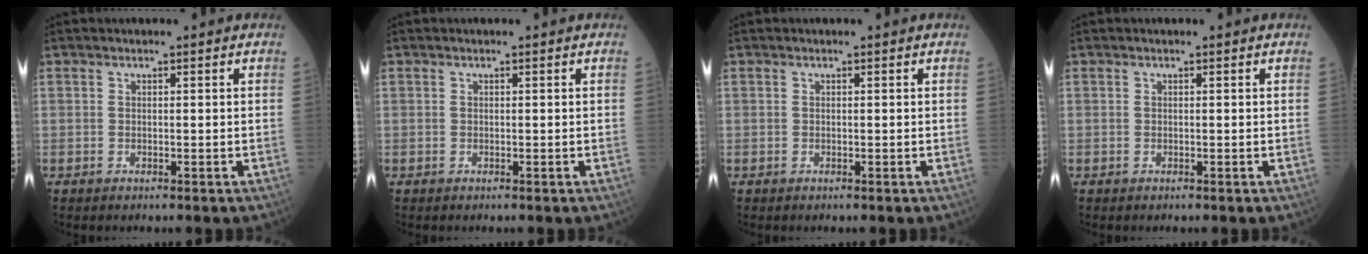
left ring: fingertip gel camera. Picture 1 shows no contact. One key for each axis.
{"total": 0.0}
{"total": 0.0}
{"total": 0.0}